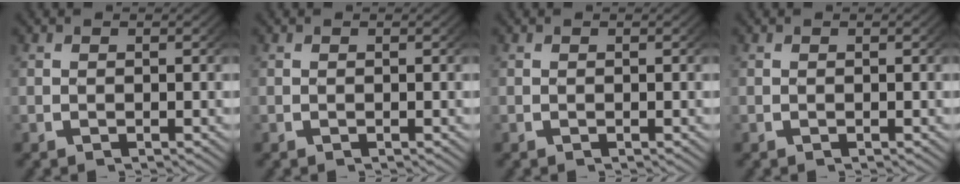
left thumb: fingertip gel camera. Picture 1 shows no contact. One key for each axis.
{"total": 0.0}
{"total": 0.0}
{"total": 0.0}